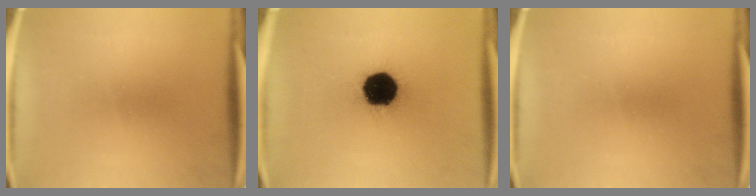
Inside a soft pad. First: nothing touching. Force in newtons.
{"total": 18.2}
{"total": 0.0}